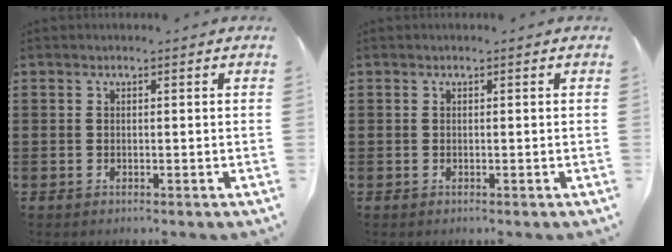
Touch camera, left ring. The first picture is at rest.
{"total": 0.0}